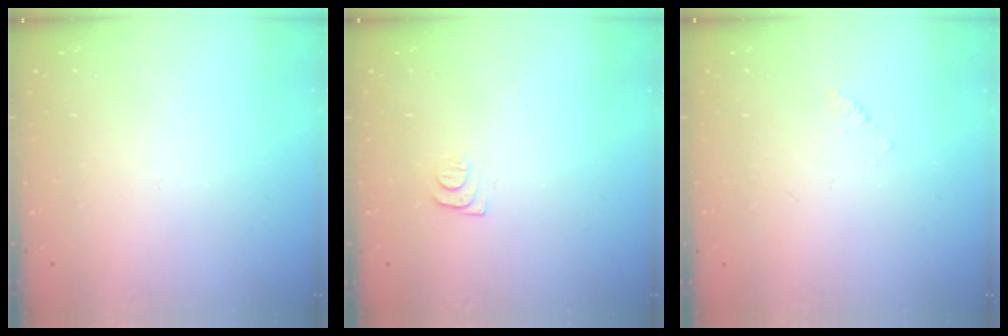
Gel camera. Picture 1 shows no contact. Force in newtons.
{"total": 5.5, "press": 5.4, "slide": 0.6}
{"total": 2.2, "press": 2.2, "slide": 0.3}